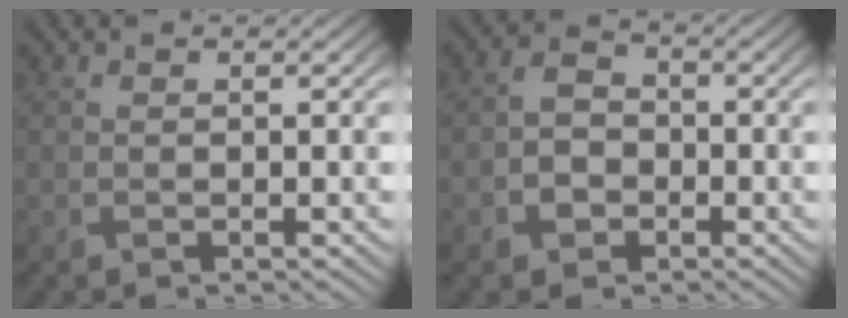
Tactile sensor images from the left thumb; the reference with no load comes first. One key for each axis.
{"total": 3.5, "fx": -1.3, "fy": 2.7, "fz": 1.7, "tx": -0.032, "ty": 0.002, "tz": -0.031}